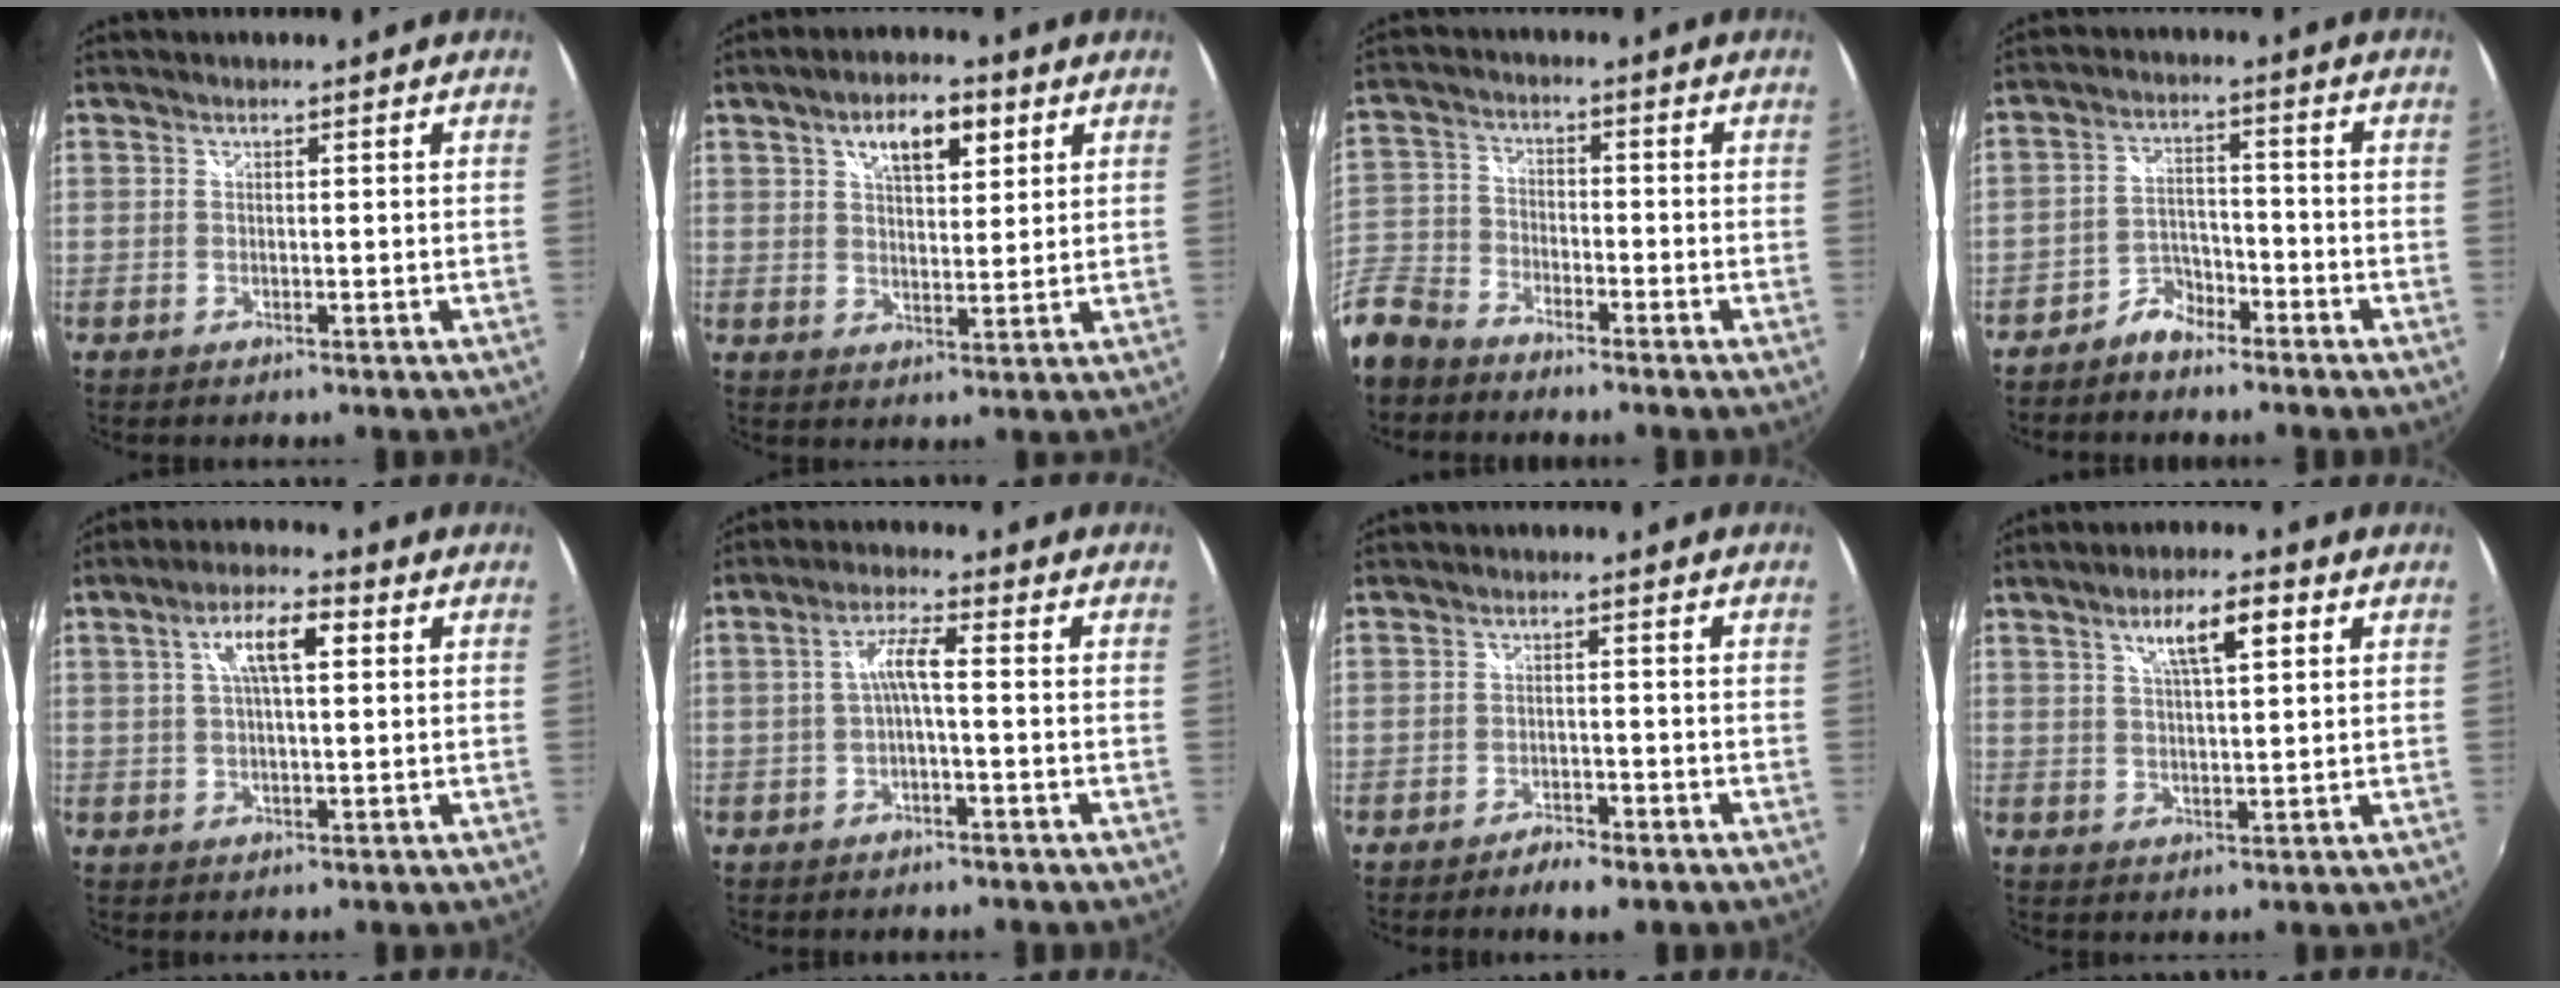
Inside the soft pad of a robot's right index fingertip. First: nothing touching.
{"total": 8.1, "force": [4.0, 3.5, 6.1], "torque": [-0.098, 0.018, 0.067]}
{"total": 12.4, "force": [-8.3, 7.8, 4.8], "torque": [-0.137, 0.006, -0.176]}
{"total": 5.1, "force": [-4.3, 2.5, 1.2], "torque": [-0.028, 0.013, -0.079]}
{"total": 7.5, "force": [2.1, 2.3, 6.8], "torque": [-0.120, 0.015, 0.035]}
{"total": 4.2, "force": [-1.0, 0.4, 4.0], "torque": [-0.083, 0.009, -0.018]}
{"total": 4.7, "force": [-3.8, 1.4, 2.4], "torque": [-0.060, -0.006, -0.062]}
{"total": 7.2, "force": [3.2, 1.8, 6.2], "torque": [-0.102, 0.009, 0.054]}